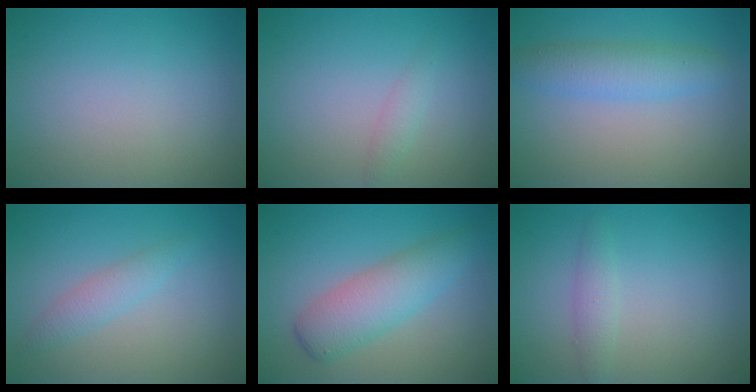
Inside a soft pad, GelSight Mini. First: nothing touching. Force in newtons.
{"total": 1.0, "press": 1.0, "slide": 0.0}
{"total": 3.3, "press": 3.3, "slide": 0.1}
{"total": 1.8, "press": 1.8, "slide": 0.1}
{"total": 4.5, "press": 4.5, "slide": 0.1}
{"total": 1.4, "press": 1.4, "slide": 0.0}